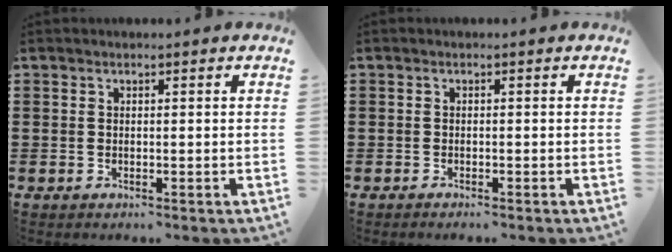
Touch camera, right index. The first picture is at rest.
{"total": 0.5, "force": [-0.5, 0.0, 0.1], "torque": [-0.003, -0.001, -0.011]}